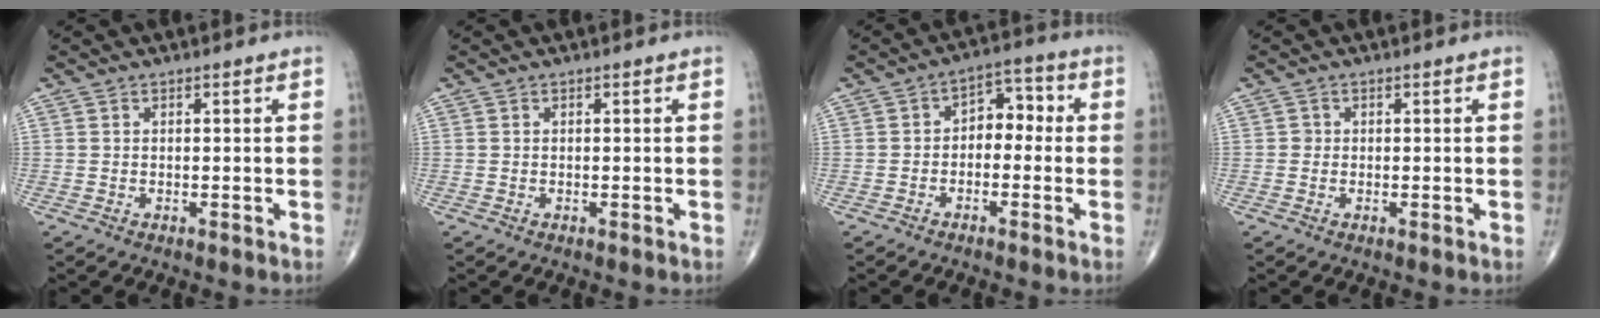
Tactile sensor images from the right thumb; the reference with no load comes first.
{"total": 0.0}
{"total": 5.7, "force": [-0.9, 4.0, 4.0], "torque": [-0.034, 0.035, -0.028]}
{"total": 0.7, "force": [0.0, 0.7, 0.1], "torque": [0.003, 0.003, -0.002]}